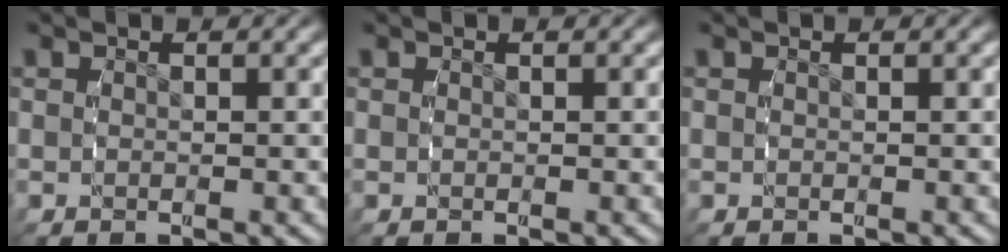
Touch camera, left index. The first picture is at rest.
{"total": 0.0}
{"total": 0.0}